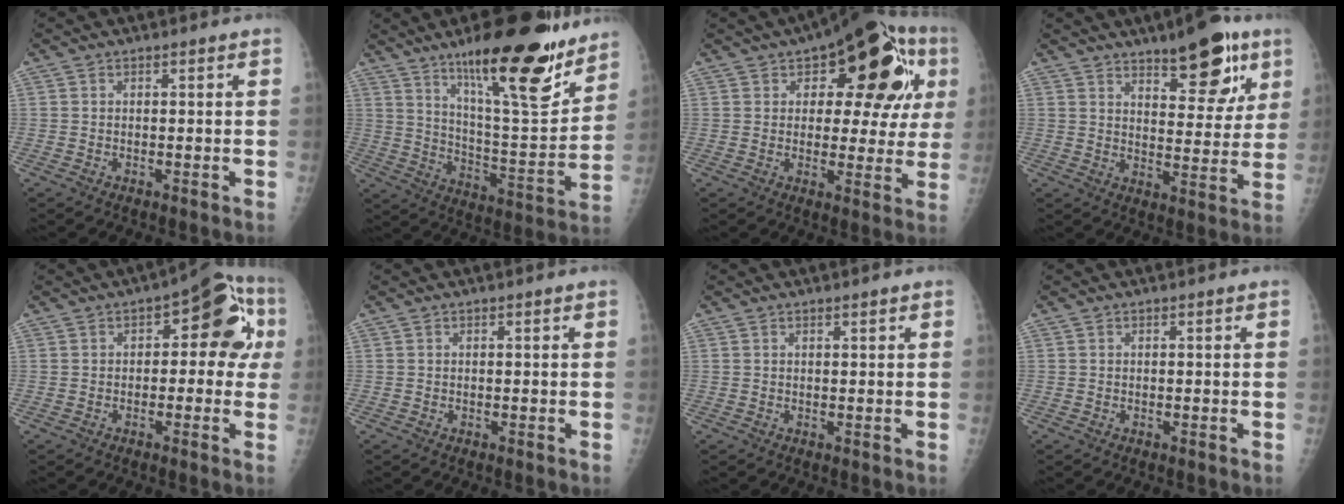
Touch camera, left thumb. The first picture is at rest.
{"total": 22.9, "force": [15.4, 5.5, 16.0], "torque": [-0.210, -0.086, 0.248]}
{"total": 20.6, "force": [6.9, 9.8, 16.8], "torque": [-0.182, 0.019, 0.086]}
{"total": 14.3, "force": [8.7, 5.3, 10.1], "torque": [-0.096, -0.044, 0.126]}
{"total": 11.1, "force": [1.4, 6.0, 9.2], "torque": [-0.059, 0.037, 0.003]}
{"total": 0.0}
{"total": 0.7, "force": [0.5, 0.1, 0.5], "torque": [-0.006, -0.003, 0.009]}
{"total": 0.0}